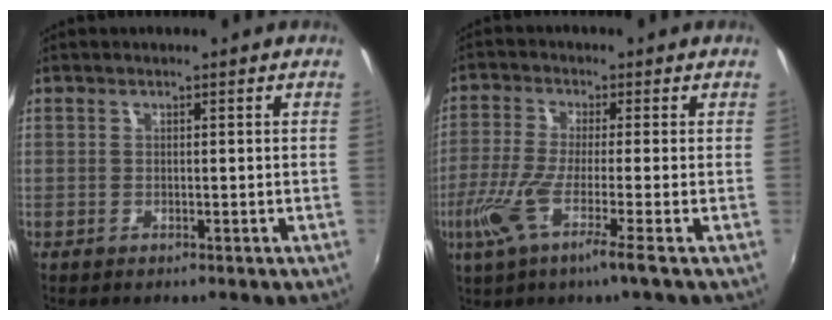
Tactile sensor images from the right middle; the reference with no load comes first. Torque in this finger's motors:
{"motor_torque": [1.20, -0.94, 0.72, 0.17]}